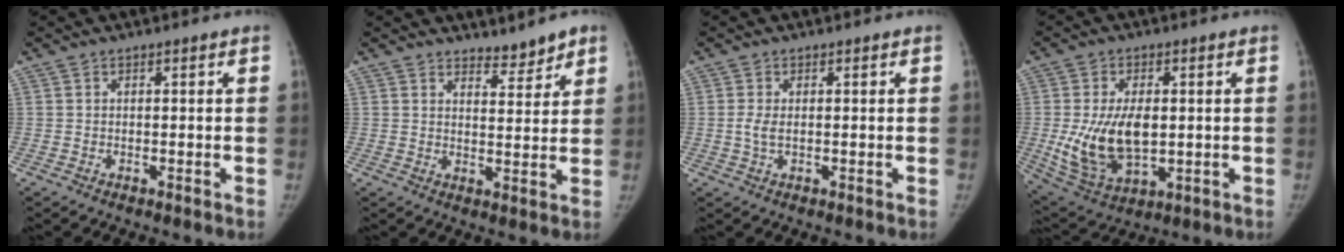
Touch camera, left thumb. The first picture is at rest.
{"total": 4.3, "force": [3.8, 1.5, 1.4], "torque": [0.001, -0.032, 0.059]}
{"total": 2.1, "force": [0.0, 1.1, 1.8], "torque": [-0.044, -0.001, 0.002]}
{"total": 14.3, "force": [-0.3, 8.2, 11.6], "torque": [-0.211, -0.011, 0.013]}